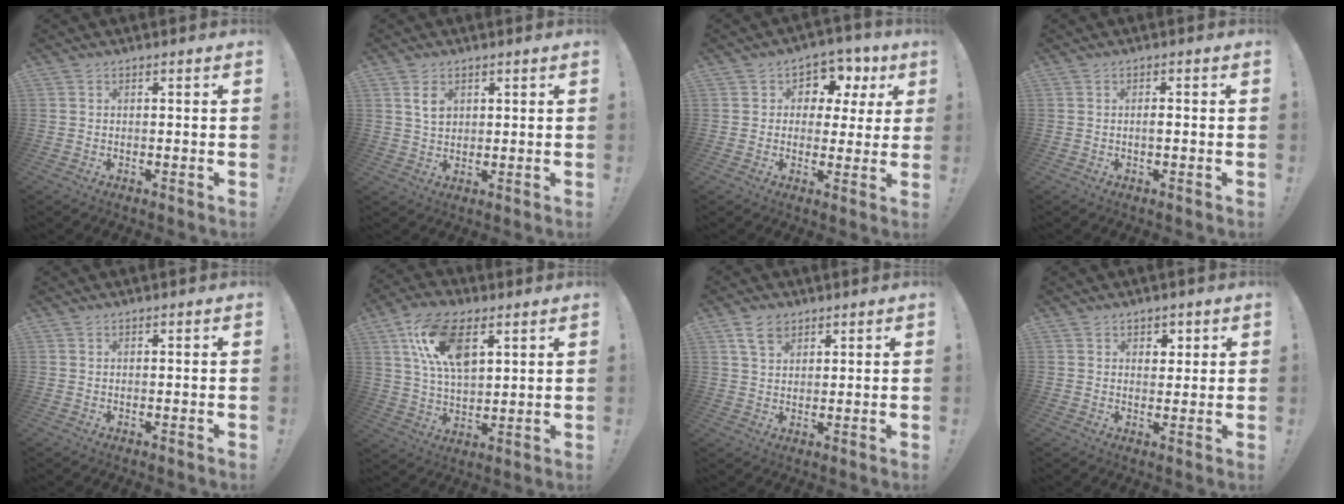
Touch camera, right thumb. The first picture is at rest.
{"total": 4.6, "force": [1.7, 3.1, 3.0], "torque": [-0.042, -0.003, 0.031]}
{"total": 7.1, "force": [2.7, 6.0, 2.8], "torque": [-0.035, -0.021, 0.052]}
{"total": 1.1, "force": [-0.4, 0.3, 1.0], "torque": [-0.026, 0.005, -0.006]}
{"total": 0.0}
{"total": 16.2, "force": [6.8, 8.4, 12.1], "torque": [-0.214, -0.008, 0.123]}
{"total": 6.2, "force": [3.7, 4.1, 3.0], "torque": [-0.049, -0.008, 0.069]}
{"total": 3.1, "force": [1.5, 2.7, 0.6], "torque": [0.013, -0.008, 0.022]}